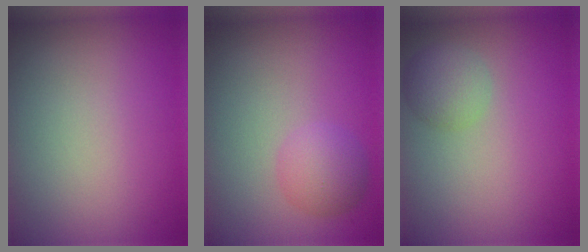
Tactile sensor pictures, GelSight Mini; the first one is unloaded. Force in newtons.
{"total": 2.8, "press": 2.8, "slide": 0.1}
{"total": 2.5, "press": 2.5, "slide": 0.1}